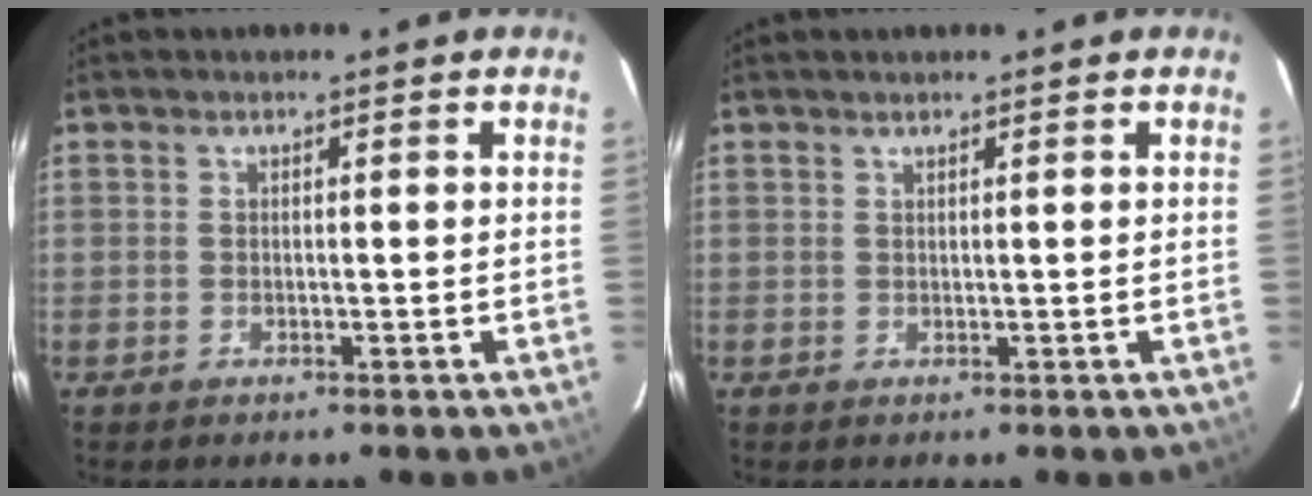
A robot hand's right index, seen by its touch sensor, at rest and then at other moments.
{"total": 0.7, "force": [0.5, -0.5, 0.1], "torque": [-0.006, -0.002, 0.009]}